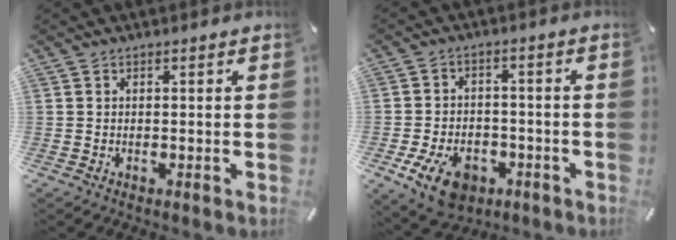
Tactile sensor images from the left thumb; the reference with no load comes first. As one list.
[{"total": 9.7, "force": [-4.7, 6.4, 5.5], "torque": [-0.104, 0.021, -0.082]}]